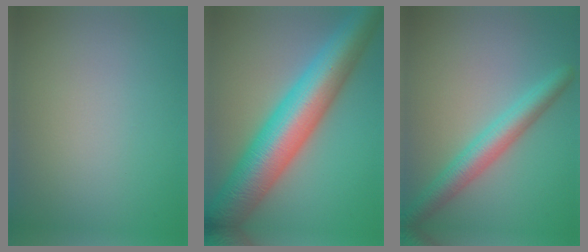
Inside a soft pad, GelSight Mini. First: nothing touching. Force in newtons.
{"total": 11.9, "press": 11.9, "slide": 0.2}
{"total": 4.2, "press": 4.2, "slide": 0.2}